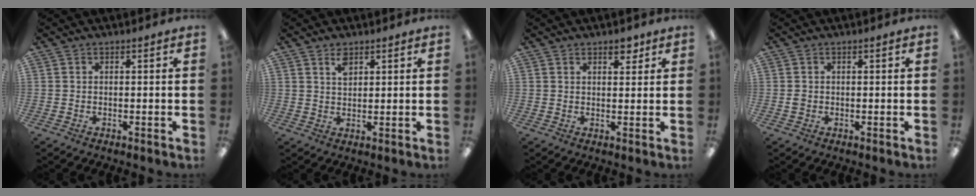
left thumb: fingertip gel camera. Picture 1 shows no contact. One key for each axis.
{"total": 3.4, "fx": 2.3, "fy": 1.8, "fz": 1.8, "tx": -0.023, "ty": -0.006, "tz": 0.040}
{"total": 3.3, "fx": 2.5, "fy": 1.4, "fz": 1.7, "tx": -0.005, "ty": -0.012, "tz": 0.037}
{"total": 0.9, "fx": -0.1, "fy": 0.8, "fz": 0.4, "tx": -0.008, "ty": 0.005, "tz": -0.004}